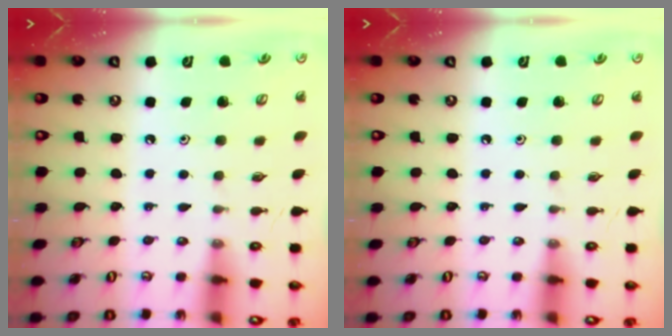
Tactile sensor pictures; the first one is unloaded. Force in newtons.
{"total": 0.0}